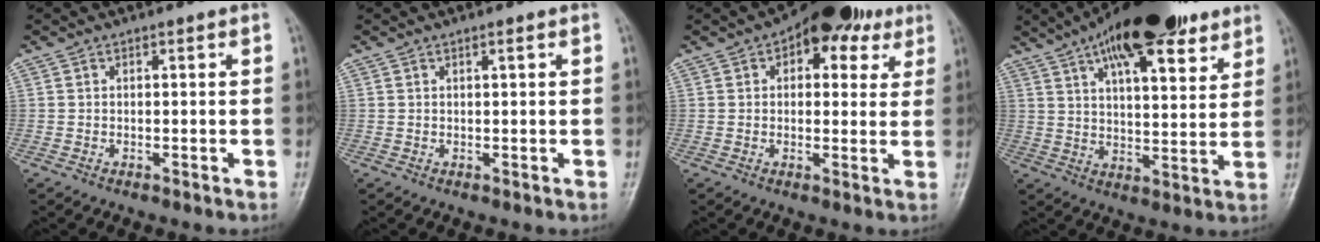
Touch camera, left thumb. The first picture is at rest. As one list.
[{"total": 0.8, "force": [0.4, 0.1, 0.7], "torque": [-0.012, 0.001, 0.005]}, {"total": 11.6, "force": [5.6, 6.9, 7.5], "torque": [-0.048, 0.002, 0.068]}, {"total": 20.7, "force": [12.7, 7.6, 14.4], "torque": [-0.203, -0.027, 0.199]}]